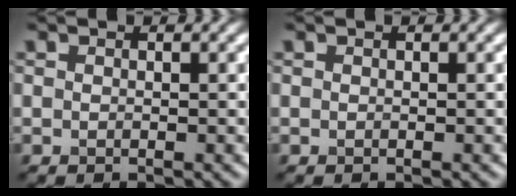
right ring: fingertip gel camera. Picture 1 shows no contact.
{"total": 0.0}